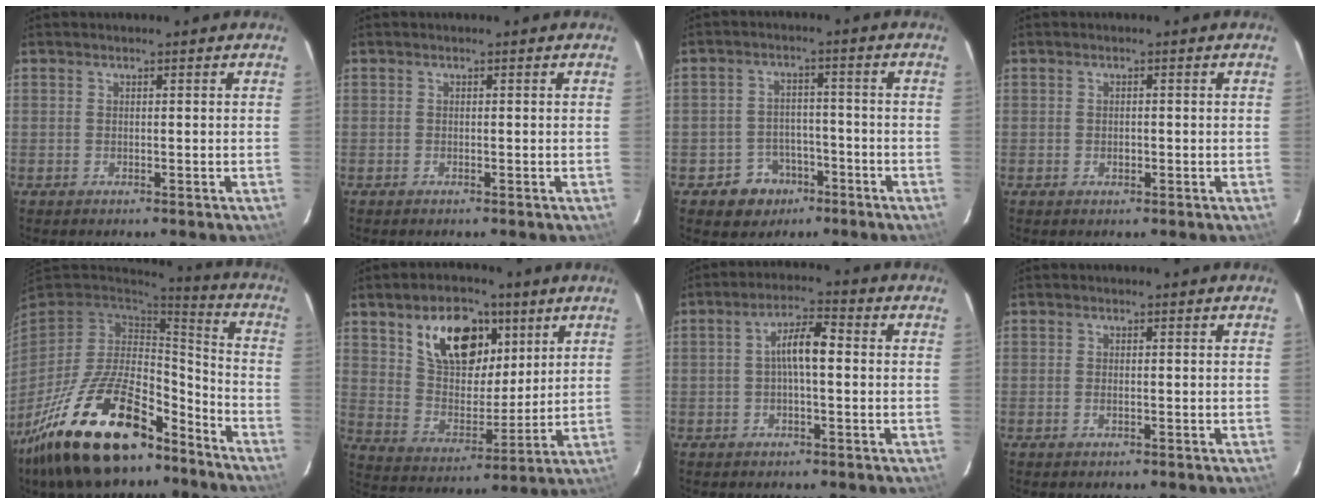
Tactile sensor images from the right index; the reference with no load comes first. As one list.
[{"total": 0.0}, {"total": 6.9, "force": [-4.0, 5.6, 1.2], "torque": [-0.040, 0.024, -0.048]}, {"total": 1.2, "force": [-0.3, 0.9, 0.7], "torque": [-0.012, 0.003, -0.005]}, {"total": 27.0, "force": [-17.8, 11.6, 16.7], "torque": [-0.333, -0.014, -0.284]}, {"total": 16.8, "force": [8.3, 9.4, 11.1], "torque": [-0.191, 0.020, 0.155]}, {"total": 5.9, "force": [0.0, 1.6, 5.7], "torque": [-0.105, 0.016, 0.000]}, {"total": 0.8, "force": [-0.2, 0.2, 0.8], "torque": [-0.016, 0.001, -0.005]}]